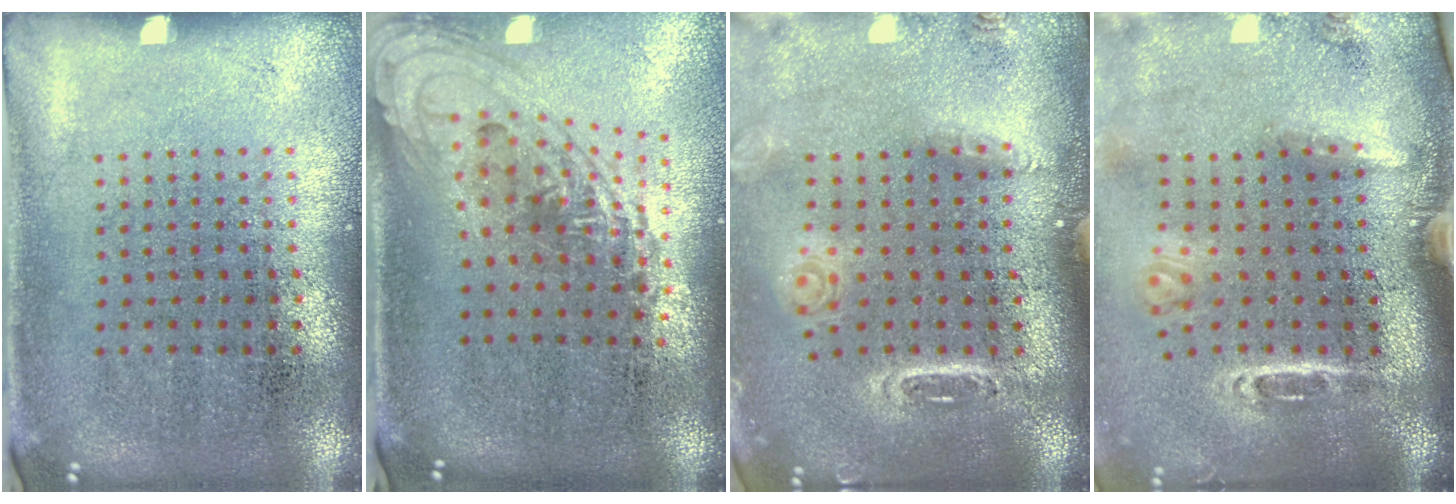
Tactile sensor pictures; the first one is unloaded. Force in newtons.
{"total": 1.5, "press": 1.2, "slide": 1.0}
{"total": 1.6, "press": 1.6, "slide": 0.5}
{"total": 3.2, "press": 2.1, "slide": 2.4}